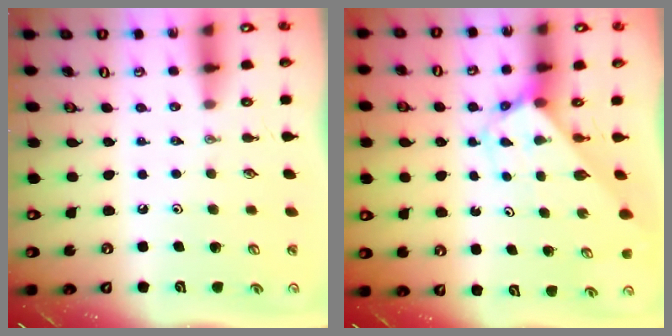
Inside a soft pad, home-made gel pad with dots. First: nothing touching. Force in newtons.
{"total": 2.8, "press": 2.8, "slide": 0.2}